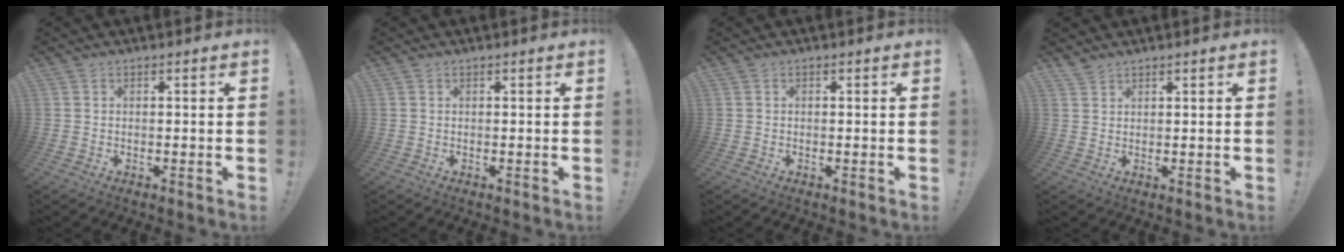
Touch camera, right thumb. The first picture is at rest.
{"total": 0.0}
{"total": 0.0}
{"total": 2.0, "force": [1.8, 0.4, 0.7], "torque": [-0.015, -0.010, 0.034]}